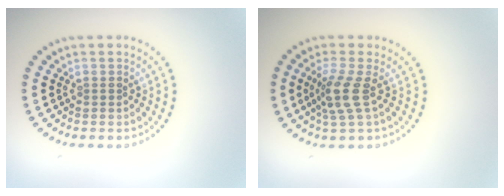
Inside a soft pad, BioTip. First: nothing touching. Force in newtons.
{"total": 2.9, "press": 2.2, "slide": 1.8}